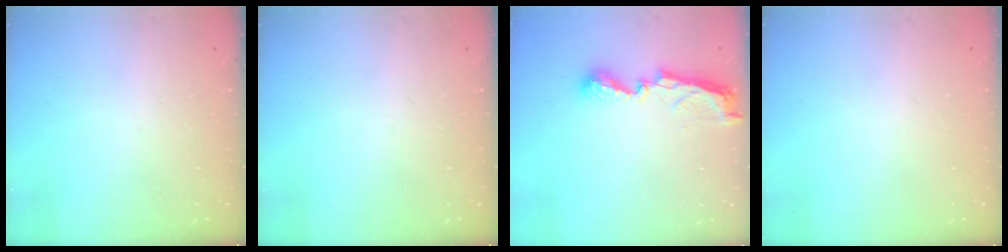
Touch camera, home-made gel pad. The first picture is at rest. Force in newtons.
{"total": 0.0}
{"total": 7.7, "press": 7.6, "slide": 0.7}
{"total": 1.1, "press": 0.8, "slide": 0.7}